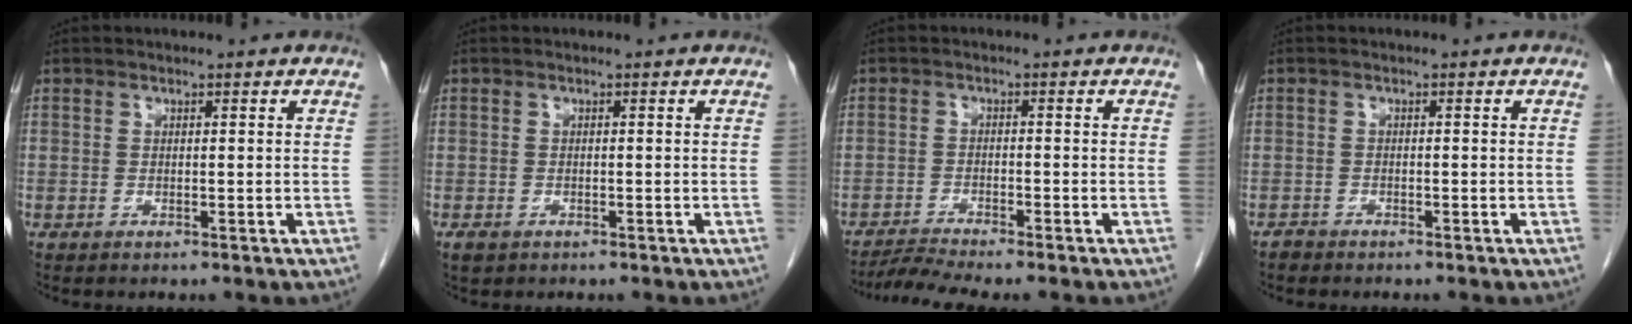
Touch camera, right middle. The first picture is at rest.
{"total": 1.2, "force": [-0.7, 0.9, 0.6], "torque": [-0.015, 0.000, -0.005]}
{"total": 4.1, "force": [-3.7, -1.2, 1.2], "torque": [-0.029, -0.018, -0.070]}
{"total": 0.9, "force": [-0.8, 0.4, 0.0], "torque": [-0.003, 0.001, -0.016]}